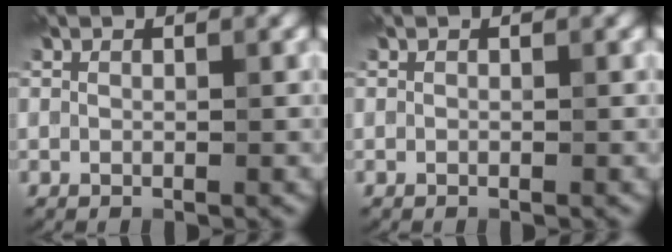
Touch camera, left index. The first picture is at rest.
{"total": 0.0}